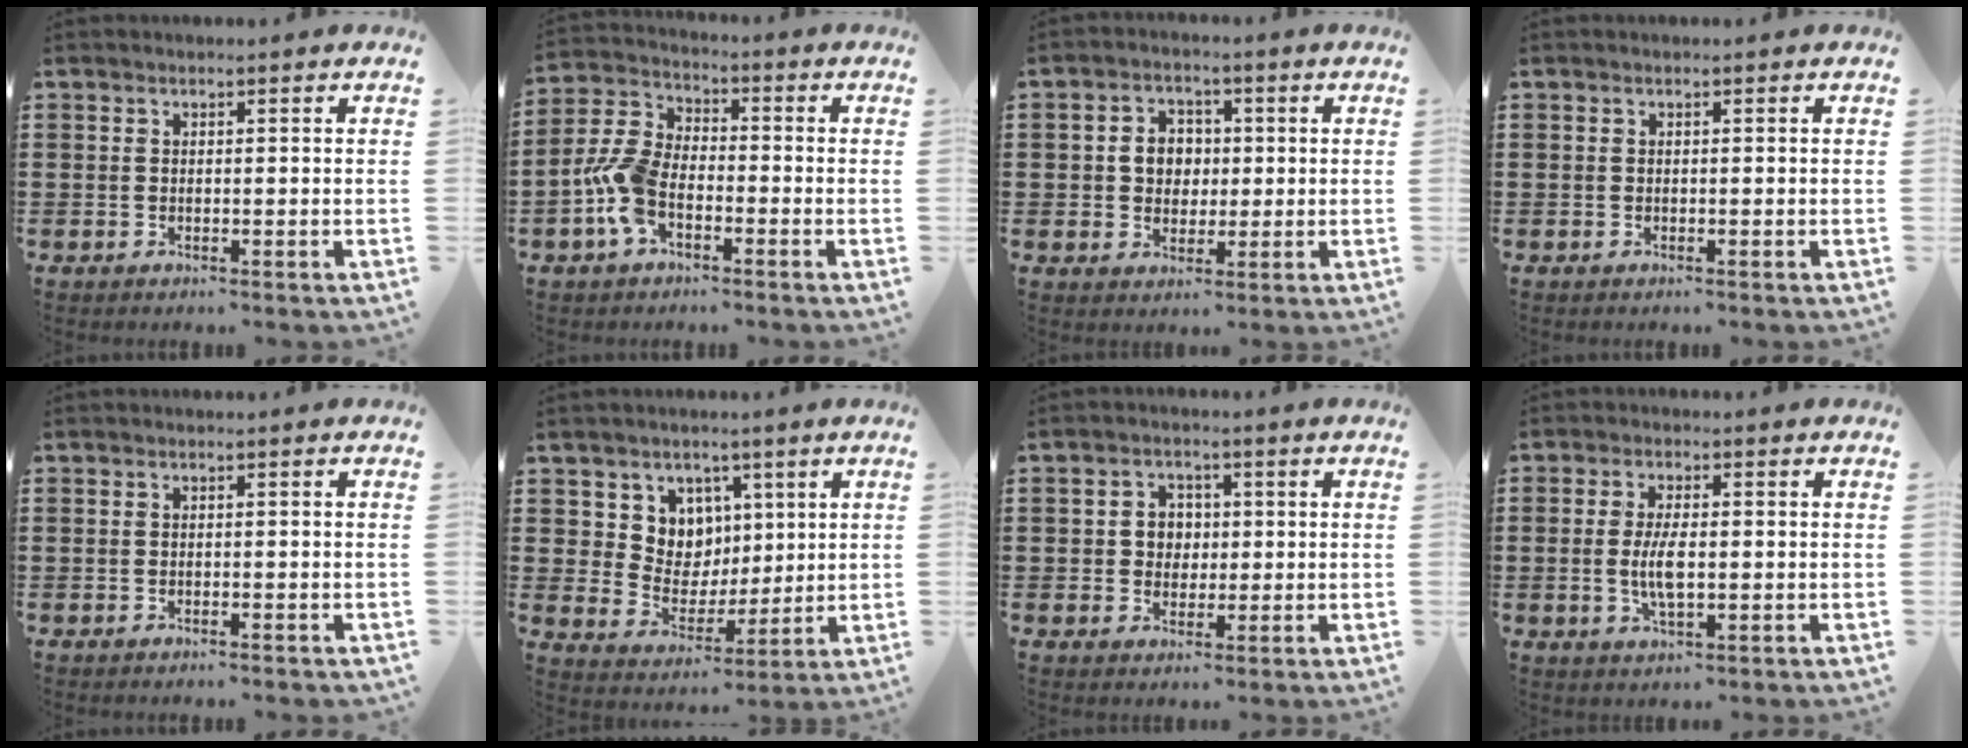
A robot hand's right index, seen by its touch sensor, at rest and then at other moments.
{"total": 7.2, "force": [-2.8, 4.0, 5.3], "torque": [-0.155, -0.004, -0.065]}
{"total": 4.3, "force": [0.2, 3.7, 2.1], "torque": [-0.053, 0.013, -0.001]}
{"total": 0.0}
{"total": 0.6, "force": [-0.5, -0.1, 0.3], "torque": [-0.007, -0.005, -0.009]}
{"total": 6.8, "force": [3.5, 5.9, 0.5], "torque": [-0.044, -0.016, 0.066]}
{"total": 3.3, "force": [0.1, 3.0, 1.4], "torque": [-0.039, 0.010, -0.001]}
{"total": 4.7, "force": [-0.3, 1.7, 4.4], "torque": [-0.091, -0.002, -0.010]}